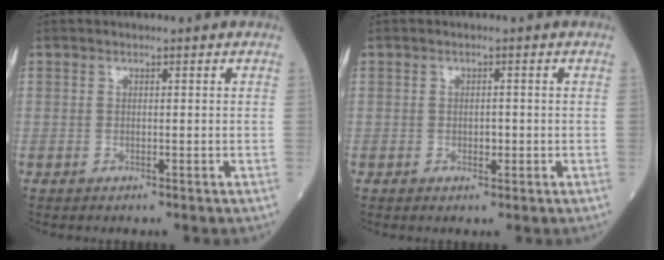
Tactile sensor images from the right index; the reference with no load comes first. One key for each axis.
{"total": 1.3, "fx": -0.3, "fy": 0.8, "fz": 1.0, "tx": -0.018, "ty": 0.001, "tz": 0.000}